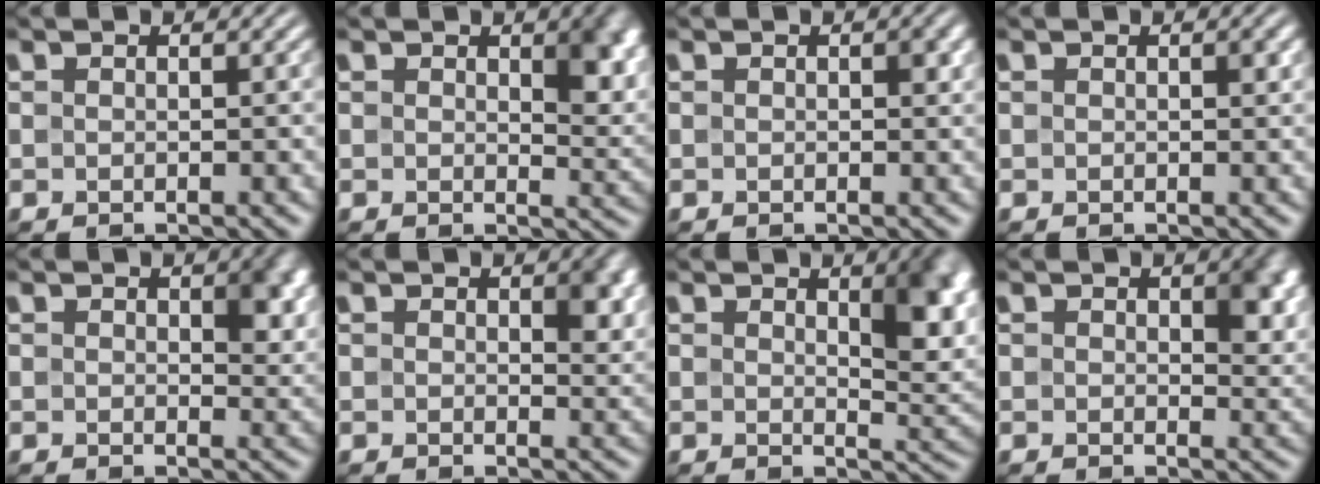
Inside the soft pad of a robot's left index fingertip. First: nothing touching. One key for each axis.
{"total": 4.5, "fx": 1.4, "fy": 2.3, "fz": 3.7, "tx": -0.044, "ty": -0.007, "tz": 0.025}
{"total": 1.0, "fx": 0.3, "fy": 0.6, "fz": 0.8, "tx": -0.007, "ty": -0.001, "tz": 0.002}
{"total": 0.7, "fx": 0.2, "fy": 0.3, "fz": 0.6, "tx": -0.007, "ty": 0.000, "tz": 0.003}
{"total": 3.7, "fx": 0.9, "fy": 2.0, "fz": 2.9, "tx": -0.035, "ty": -0.005, "tz": 0.016}
{"total": 3.0, "fx": 0.9, "fy": 1.6, "fz": 2.4, "tx": -0.027, "ty": -0.005, "tz": 0.016}
{"total": 5.9, "fx": 2.0, "fy": 2.1, "fz": 5.1, "tx": -0.059, "ty": -0.005, "tz": 0.036}
{"total": 3.9, "fx": 1.0, "fy": 2.2, "fz": 3.0, "tx": -0.036, "ty": -0.006, "tz": 0.016}